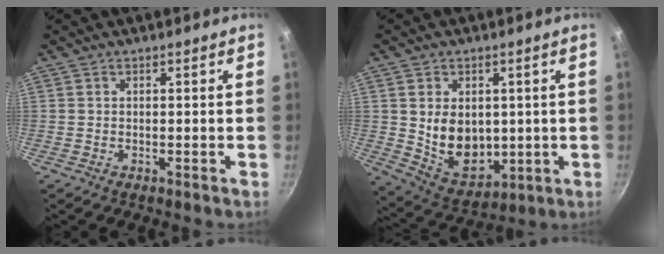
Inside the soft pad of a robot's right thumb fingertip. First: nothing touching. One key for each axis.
{"total": 11.9, "fx": 1.0, "fy": 8.7, "fz": 8.0, "tx": -0.102, "ty": -0.026, "tz": 0.043}